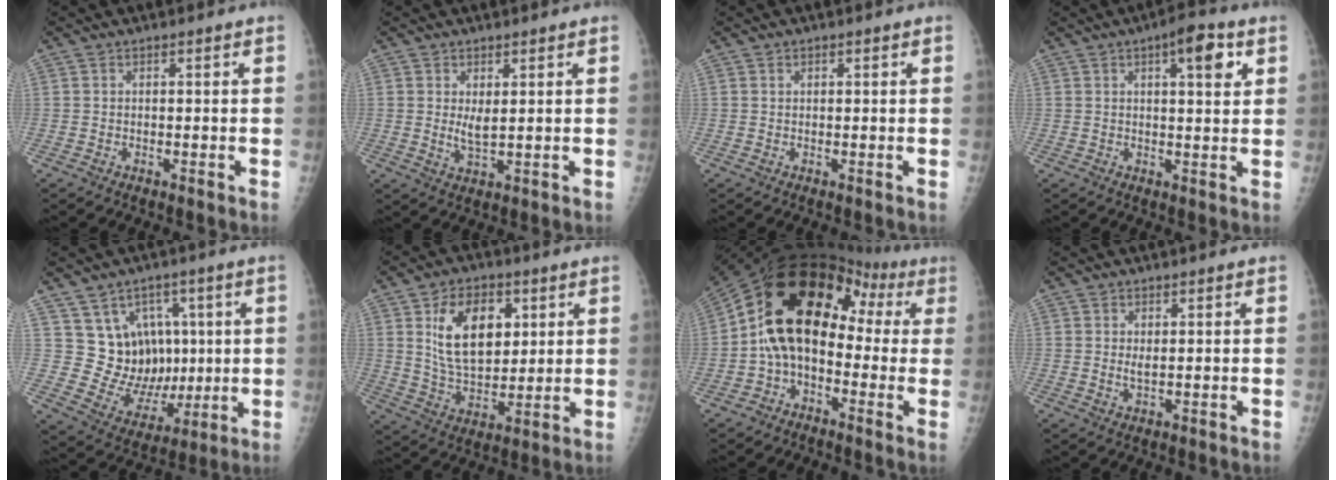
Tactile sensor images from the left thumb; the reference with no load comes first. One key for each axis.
{"total": 3.3, "fx": 1.0, "fy": 1.4, "fz": 2.8, "tx": -0.048, "ty": -0.015, "tz": 0.023}
{"total": 0.7, "fx": 0.4, "fy": 0.4, "fz": 0.4, "tx": -0.002, "ty": -0.002, "tz": 0.007}
{"total": 7.3, "fx": 3.2, "fy": 2.2, "fz": 6.1, "tx": -0.074, "ty": -0.009, "tz": 0.040}
{"total": 13.1, "fx": 3.6, "fy": 11.0, "fz": 6.3, "tx": -0.047, "ty": -0.019, "tz": 0.085}
{"total": 14.6, "fx": 4.8, "fy": 8.9, "fz": 10.6, "tx": -0.143, "ty": -0.023, "tz": 0.096}
{"total": 17.1, "fx": 0.9, "fy": 11.7, "fz": 12.5, "tx": -0.160, "ty": 0.067, "tz": -0.003}
{"total": 1.8, "fx": 0.5, "fy": 0.9, "fz": 1.5, "tx": -0.023, "ty": -0.006, "tz": 0.012}